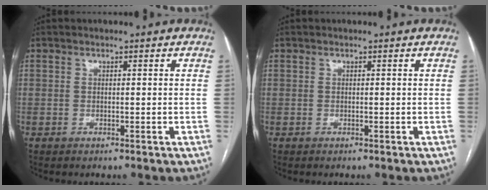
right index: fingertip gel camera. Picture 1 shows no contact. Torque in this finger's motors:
{"motor_torque": [-0.03, 0.02, 0.00, 0.01]}